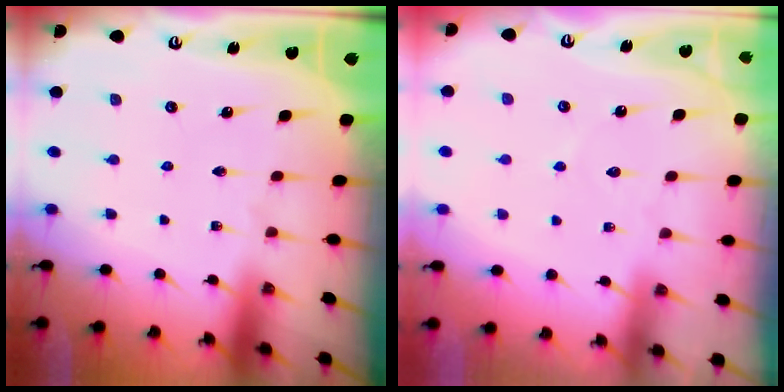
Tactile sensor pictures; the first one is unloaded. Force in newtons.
{"total": 2.5, "press": 2.5, "slide": 0.3}